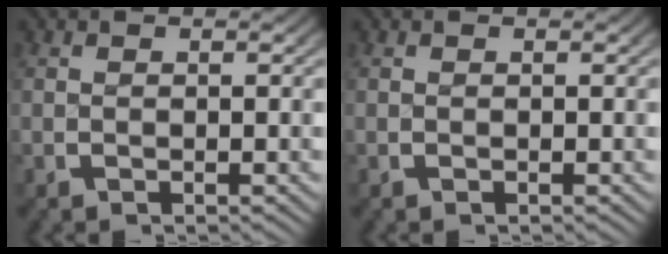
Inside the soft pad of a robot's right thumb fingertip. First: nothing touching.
{"total": 0.0}